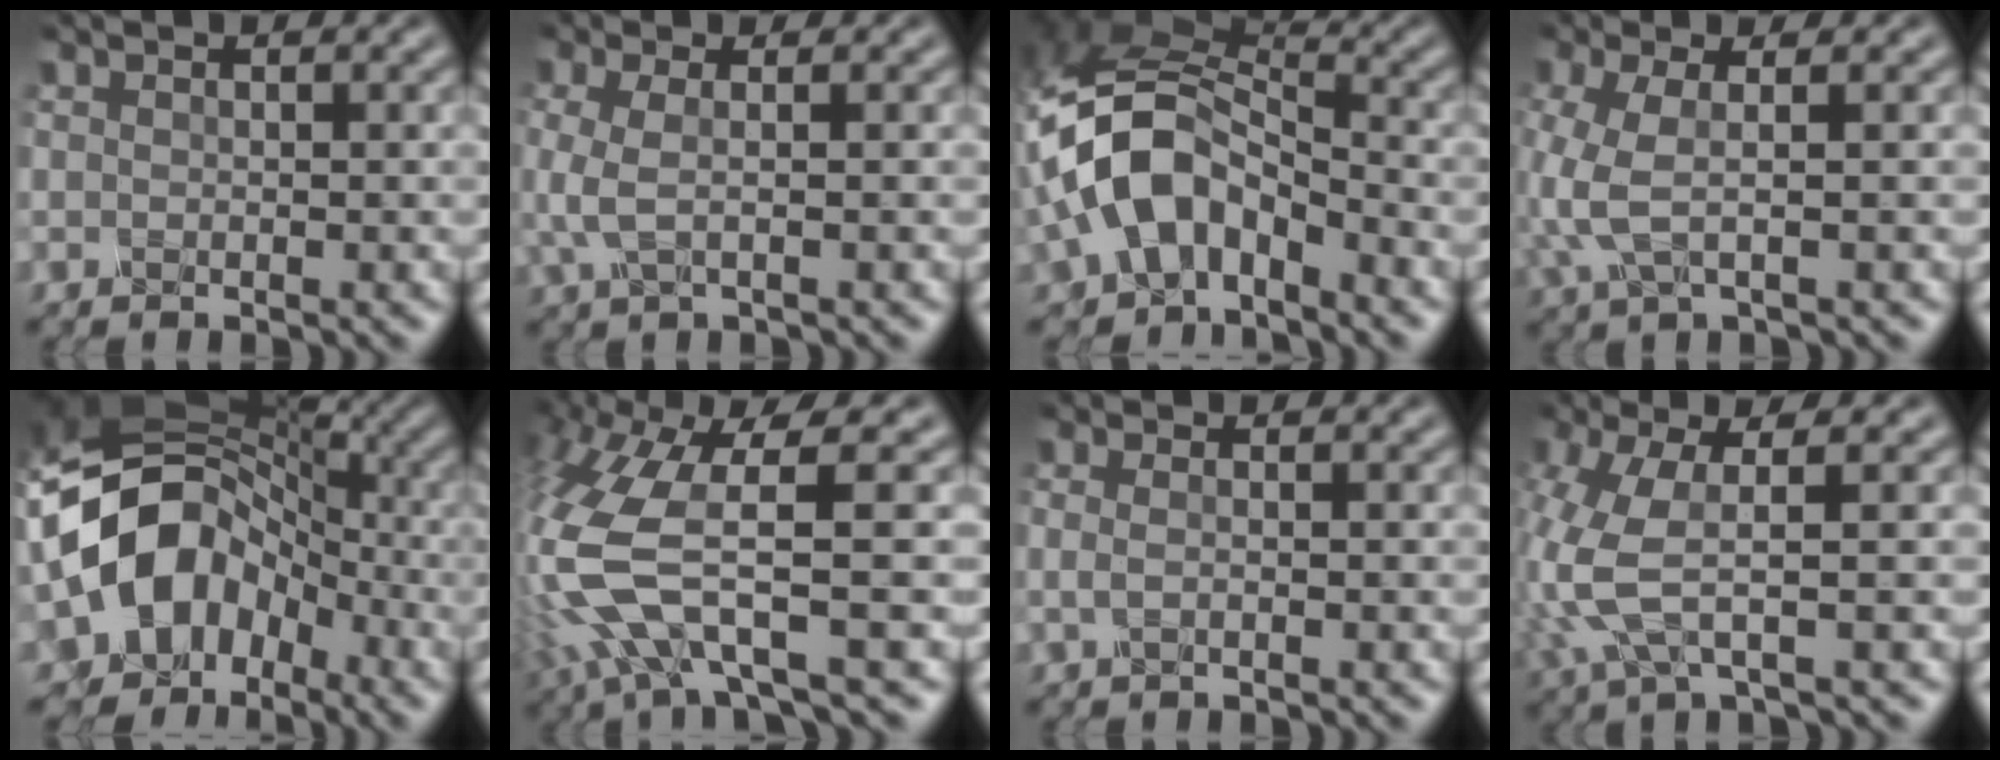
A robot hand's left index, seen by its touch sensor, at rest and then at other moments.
{"total": 2.8, "force": [-0.3, 0.9, 2.6], "torque": [-0.066, 0.001, -0.009]}
{"total": 8.4, "force": [-3.2, 5.4, 5.7], "torque": [-0.114, 0.008, -0.075]}
{"total": 4.0, "force": [-0.5, 1.3, 3.7], "torque": [-0.103, -0.001, -0.014]}
{"total": 10.6, "force": [-3.7, 8.4, 5.2], "torque": [-0.087, 0.012, -0.091]}
{"total": 10.2, "force": [-1.8, 2.9, 9.6], "torque": [-0.226, -0.008, -0.040]}
{"total": 1.4, "force": [-0.3, 0.6, 1.2], "torque": [-0.031, 0.002, -0.013]}
{"total": 6.2, "force": [-0.6, 1.8, 5.9], "torque": [-0.170, -0.006, -0.012]}